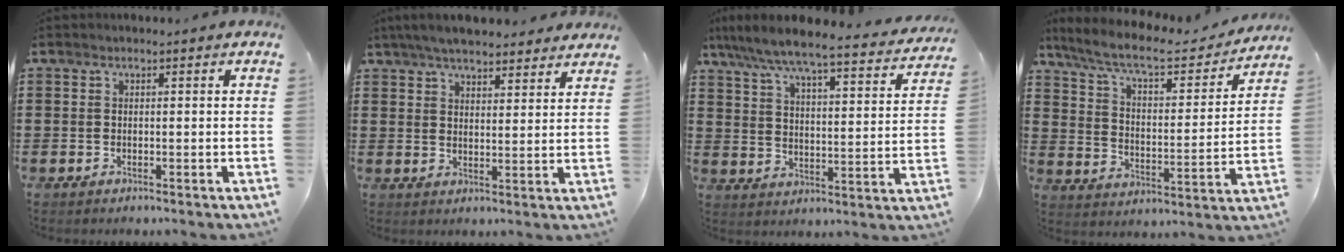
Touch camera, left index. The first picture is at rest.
{"total": 5.4, "force": [5.1, 1.0, 1.6], "torque": [-0.047, -0.008, 0.095]}
{"total": 6.1, "force": [5.5, 0.1, 2.6], "torque": [-0.076, -0.039, 0.088]}
{"total": 7.8, "force": [6.6, 1.2, 3.9], "torque": [-0.105, -0.039, 0.109]}